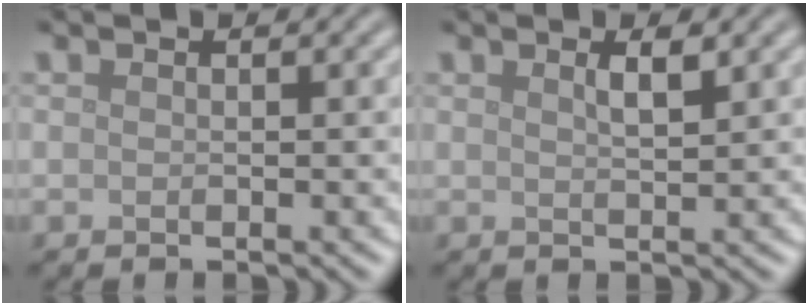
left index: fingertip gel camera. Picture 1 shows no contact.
{"total": 1.6, "force": [1.0, 0.3, 1.3], "torque": [-0.022, 0.003, 0.015]}